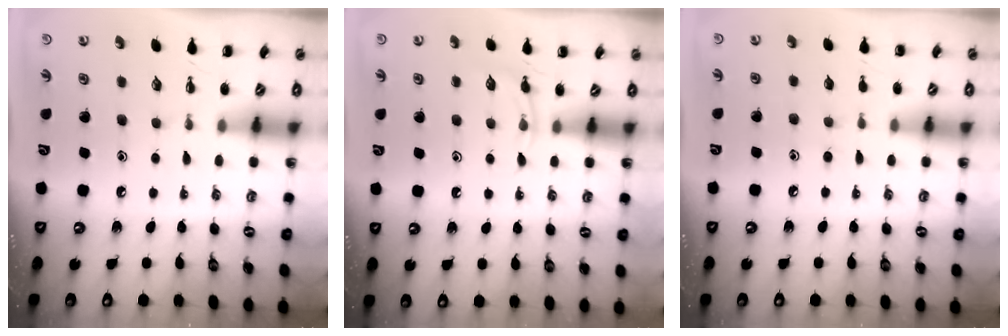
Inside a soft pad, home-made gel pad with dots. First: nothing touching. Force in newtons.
{"total": 3.6, "press": 3.5, "slide": 1.0}
{"total": 4.3, "press": 3.9, "slide": 1.8}